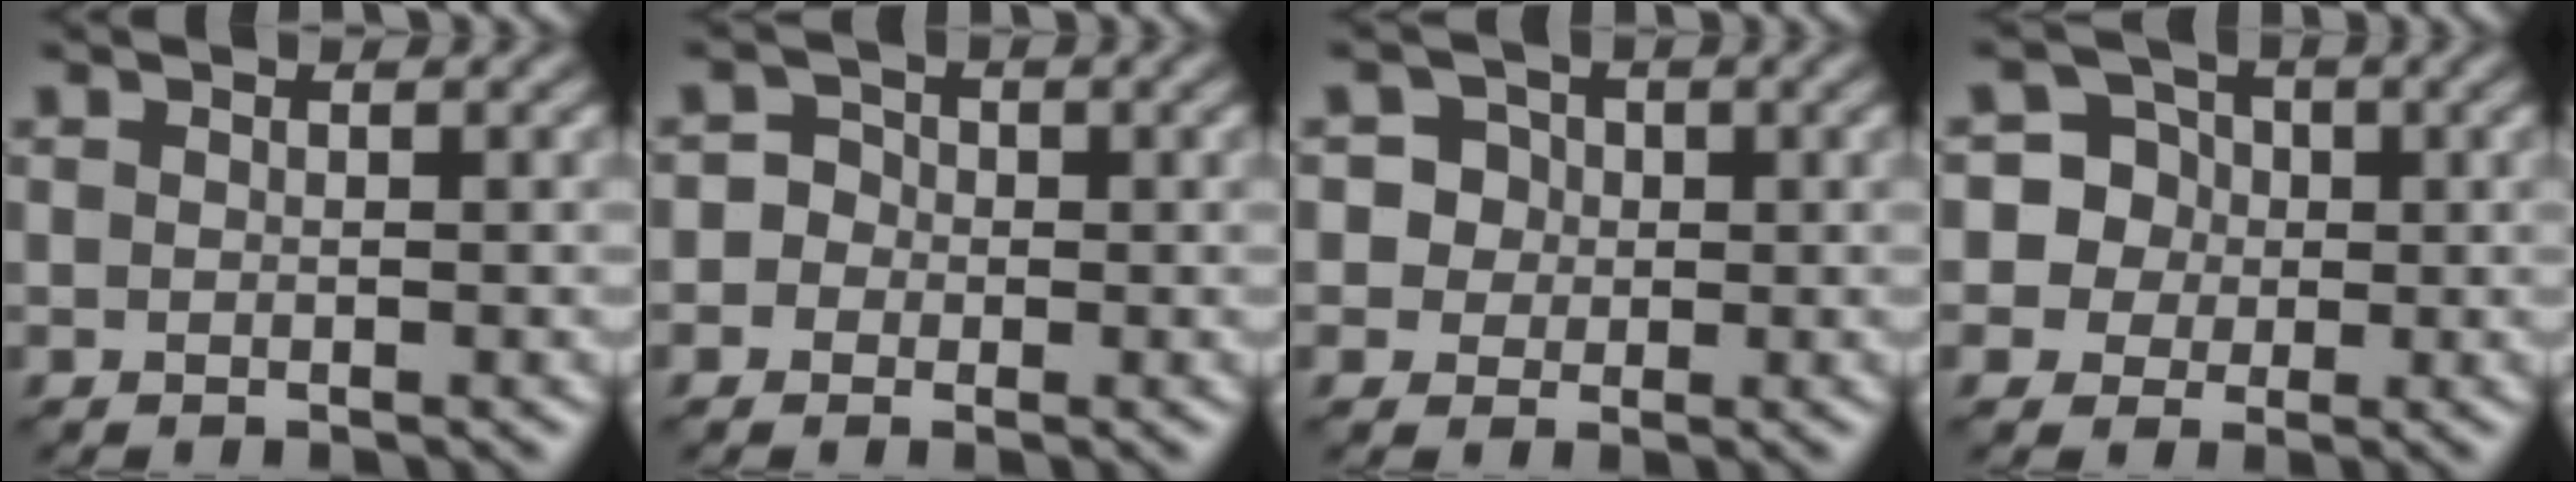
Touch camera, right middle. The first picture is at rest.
{"total": 2.5, "force": [-0.4, 2.4, 0.6], "torque": [0.017, 0.018, -0.030]}
{"total": 3.5, "force": [0.9, 3.2, 1.0], "torque": [0.005, 0.015, 0.006]}
{"total": 7.1, "force": [0.9, 7.0, 1.3], "torque": [-0.034, 0.034, 0.008]}